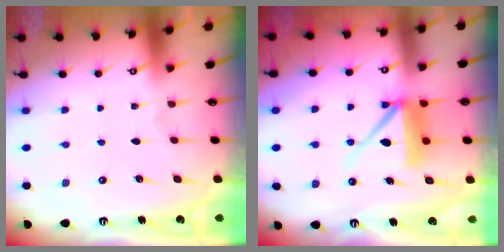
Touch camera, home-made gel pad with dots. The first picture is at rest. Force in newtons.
{"total": 10.7, "press": 10.6, "slide": 1.0}